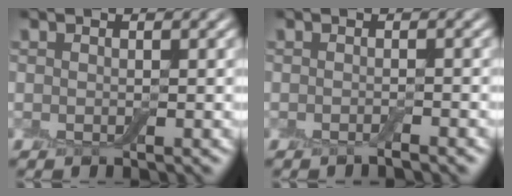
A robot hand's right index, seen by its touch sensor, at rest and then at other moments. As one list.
[{"total": 0.9, "force": [-0.6, 0.0, 0.6], "torque": [-0.008, -0.002, -0.013]}]